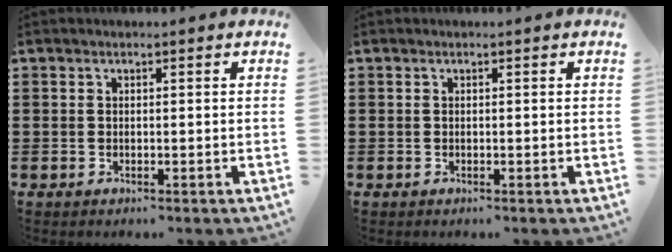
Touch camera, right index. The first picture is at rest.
{"total": 0.0}